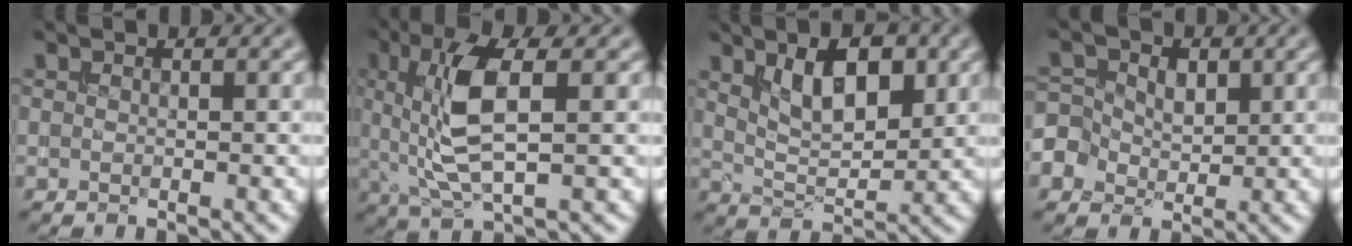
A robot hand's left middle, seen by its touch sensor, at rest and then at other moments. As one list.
[{"total": 6.8, "force": [1.0, 2.2, 6.4], "torque": [-0.136, 0.000, 0.021]}, {"total": 5.8, "force": [2.1, 2.7, 4.6], "torque": [-0.083, 0.002, 0.038]}, {"total": 4.8, "force": [0.4, 4.0, 2.7], "torque": [-0.047, 0.019, -0.009]}]